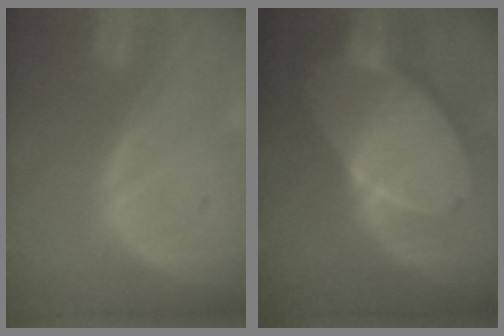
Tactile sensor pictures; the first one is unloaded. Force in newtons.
{"total": 10.8, "press": 10.8, "slide": 0.6}